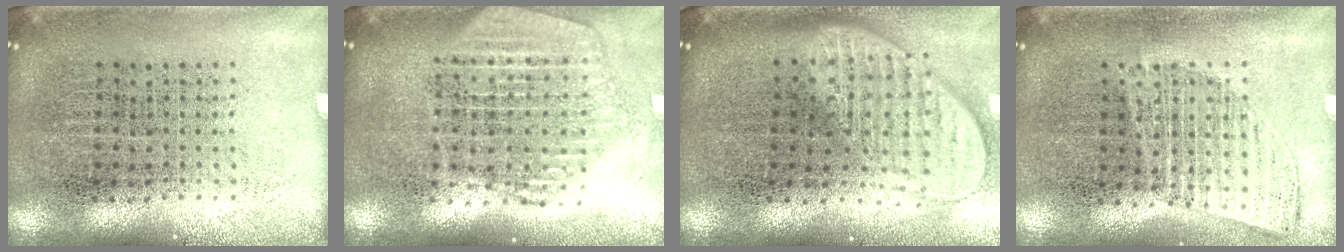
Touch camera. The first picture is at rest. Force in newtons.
{"total": 2.3, "press": 2.0, "slide": 1.1}
{"total": 2.0, "press": 1.5, "slide": 1.2}
{"total": 1.0, "press": 1.0, "slide": 0.2}